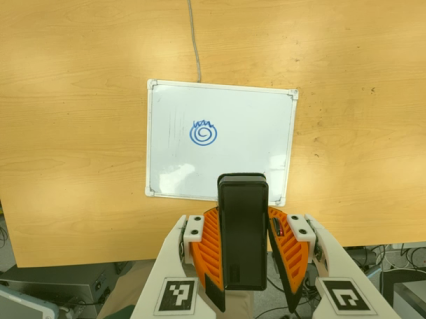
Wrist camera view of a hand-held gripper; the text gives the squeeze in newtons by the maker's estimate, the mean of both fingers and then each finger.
{"total": 6.2, "left": 5.0, "right": 7.4}